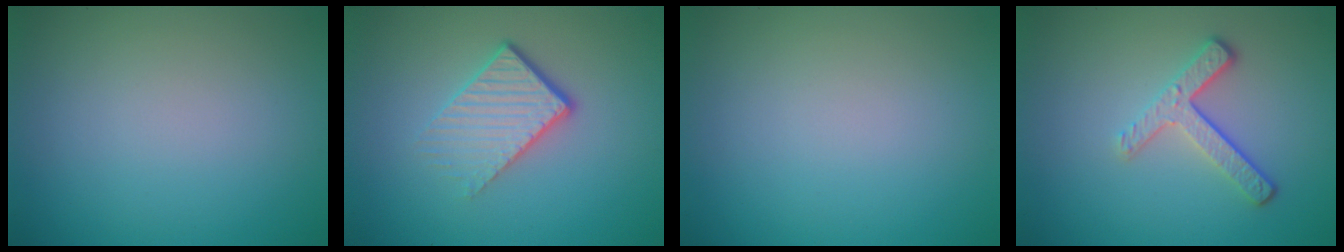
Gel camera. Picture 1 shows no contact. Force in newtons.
{"total": 4.4, "press": 2.8, "slide": 3.4}
{"total": 0.0}
{"total": 3.4, "press": 2.5, "slide": 2.3}